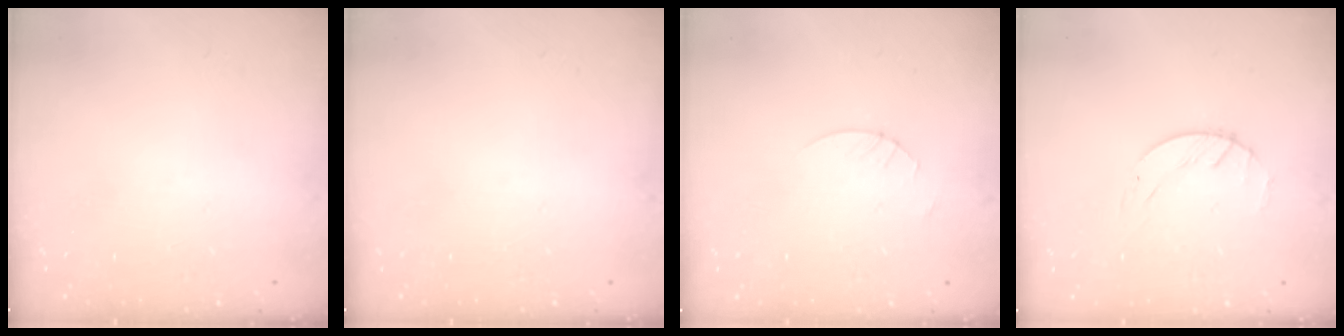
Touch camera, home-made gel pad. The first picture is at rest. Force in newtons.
{"total": 0.0}
{"total": 1.4, "press": 1.4, "slide": 0.2}
{"total": 1.6, "press": 1.6, "slide": 0.3}